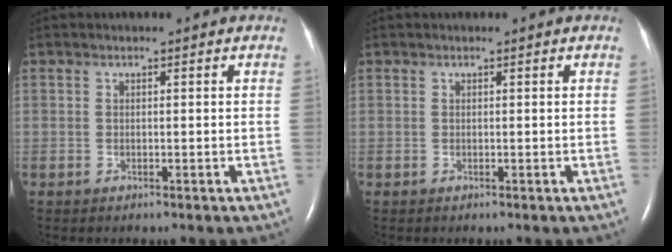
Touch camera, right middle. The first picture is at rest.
{"total": 0.0}